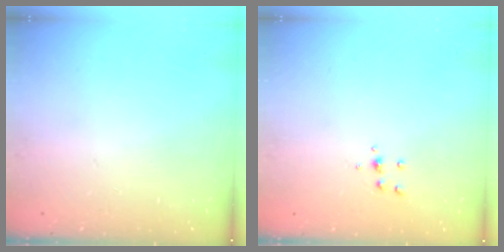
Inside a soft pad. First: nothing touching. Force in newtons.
{"total": 4.1, "press": 4.1, "slide": 0.6}